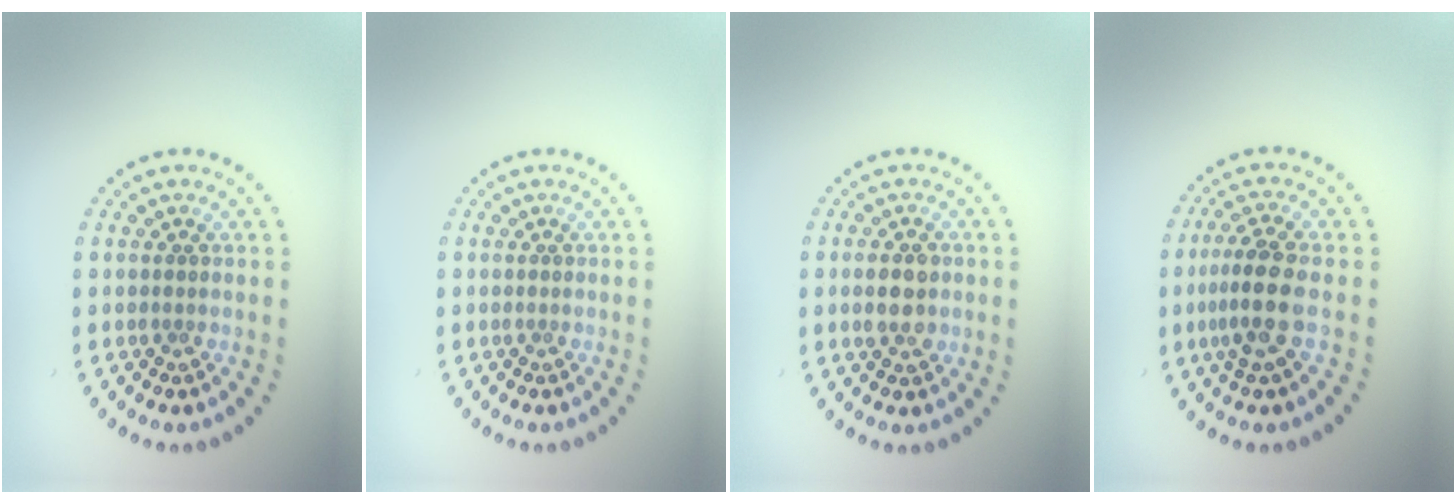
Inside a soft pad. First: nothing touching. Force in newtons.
{"total": 0.0}
{"total": 3.0, "press": 3.0, "slide": 0.2}
{"total": 3.7, "press": 3.3, "slide": 1.8}